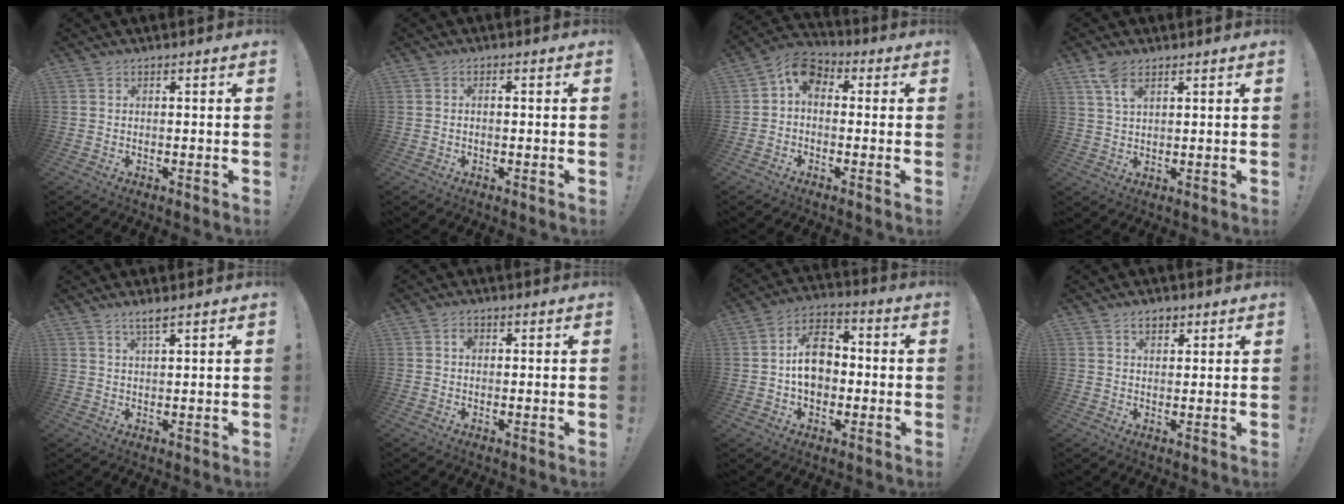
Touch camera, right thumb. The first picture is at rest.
{"total": 1.0, "force": [-0.6, 0.4, 0.7], "torque": [-0.014, 0.002, -0.010]}
{"total": 7.1, "force": [0.7, 5.1, 4.9], "torque": [-0.089, 0.016, 0.020]}
{"total": 5.4, "force": [3.3, 2.2, 3.7], "torque": [-0.065, -0.012, 0.060]}
{"total": 3.0, "force": [2.1, 0.2, 2.1], "torque": [-0.043, -0.004, 0.037]}
{"total": 1.6, "force": [0.1, 1.3, 0.8], "torque": [-0.006, 0.003, -0.002]}
{"total": 12.1, "force": [-0.3, 9.1, 8.0], "torque": [-0.118, 0.012, -0.004]}
{"total": 3.6, "force": [2.0, 2.2, 2.0], "torque": [-0.031, -0.001, 0.035]}